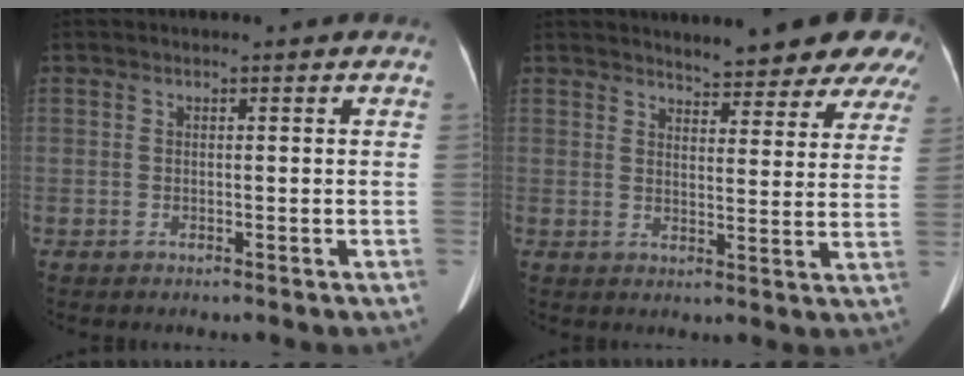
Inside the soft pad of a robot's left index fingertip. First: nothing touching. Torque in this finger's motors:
{"motor_torque": [0.89, -1.25, 0.72, 0.03]}